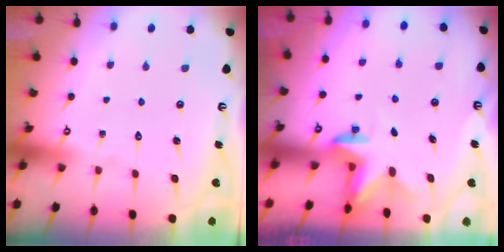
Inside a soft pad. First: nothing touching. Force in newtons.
{"total": 2.4, "press": 2.3, "slide": 0.4}